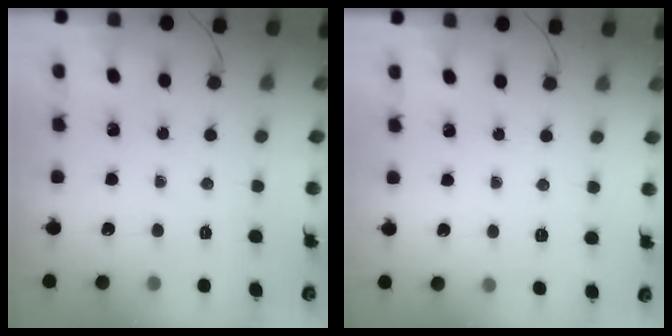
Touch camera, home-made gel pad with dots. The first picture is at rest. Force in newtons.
{"total": 2.0, "press": 1.3, "slide": 1.6}